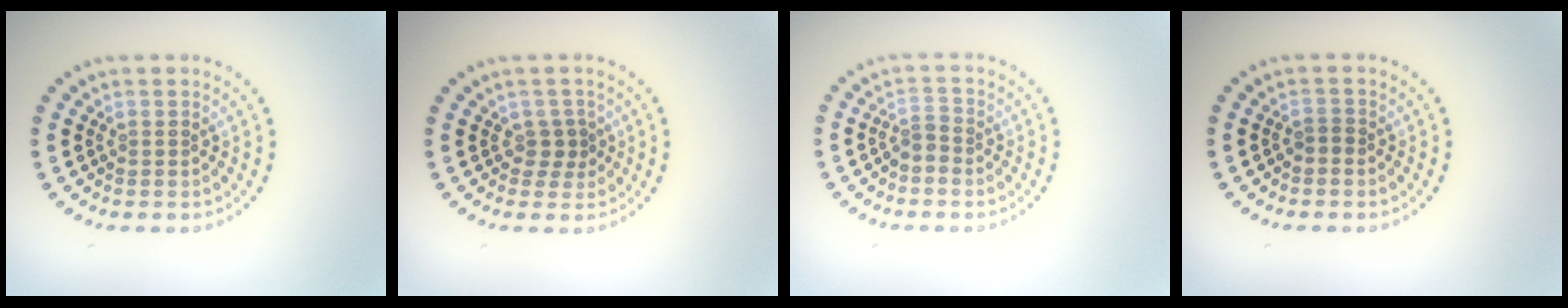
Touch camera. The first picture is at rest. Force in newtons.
{"total": 1.4, "press": 1.2, "slide": 0.9}
{"total": 1.5, "press": 0.9, "slide": 1.1}
{"total": 0.8, "press": 0.7, "slide": 0.4}